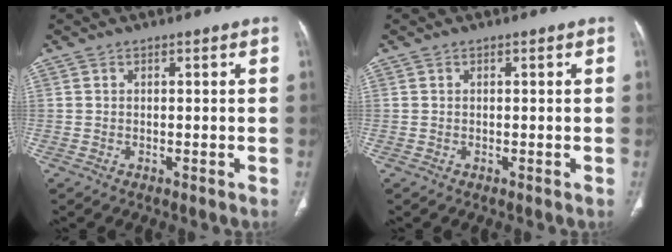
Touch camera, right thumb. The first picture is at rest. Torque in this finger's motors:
{"motor_torque": [-0.09, 0.09, -0.07, 0.07, 0.00]}